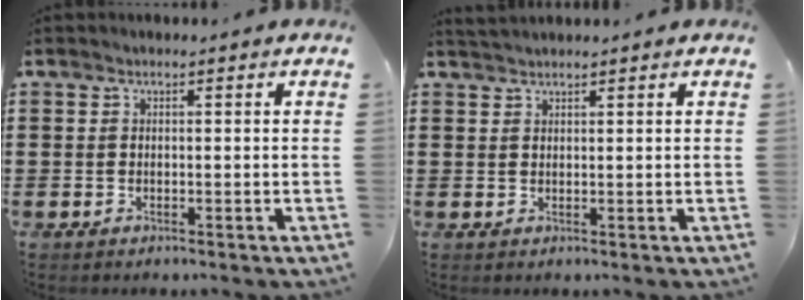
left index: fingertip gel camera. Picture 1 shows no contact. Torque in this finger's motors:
{"motor_torque": [-0.13, 0.49, -0.06, -0.01]}